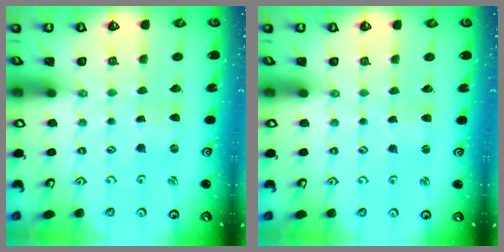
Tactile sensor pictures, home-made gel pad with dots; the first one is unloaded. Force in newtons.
{"total": 1.7, "press": 1.6, "slide": 0.3}